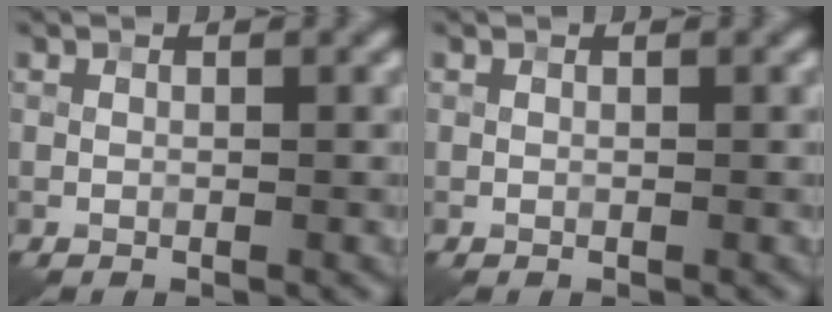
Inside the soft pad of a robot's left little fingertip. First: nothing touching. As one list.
[{"total": 0.0}]